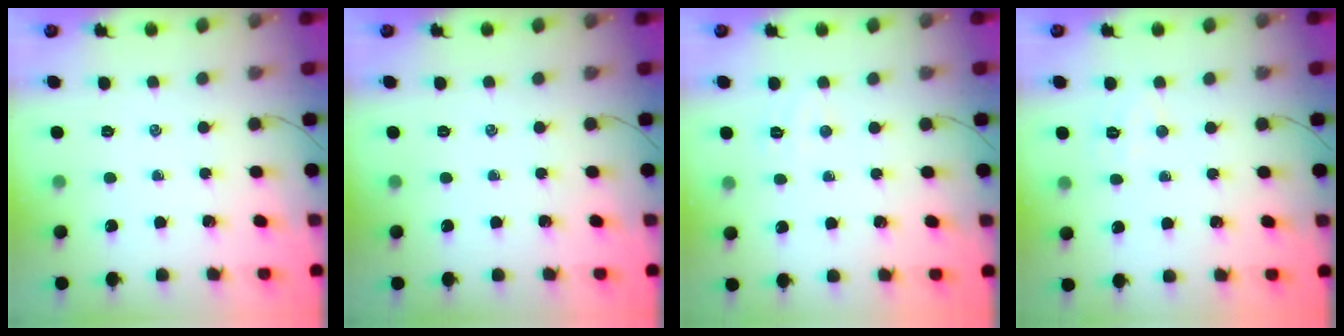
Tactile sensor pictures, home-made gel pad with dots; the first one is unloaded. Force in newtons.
{"total": 0.0}
{"total": 4.0, "press": 3.9, "slide": 0.9}
{"total": 4.7, "press": 4.6, "slide": 1.0}